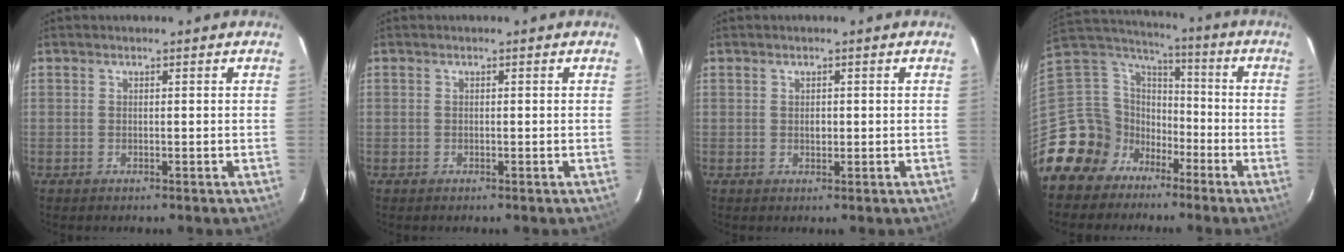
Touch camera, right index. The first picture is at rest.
{"total": 0.0}
{"total": 1.3, "force": [0.0, 0.9, 0.8], "torque": [-0.012, 0.001, 0.001]}
{"total": 14.2, "force": [-7.9, 11.3, 3.1], "torque": [-0.089, 0.046, -0.150]}